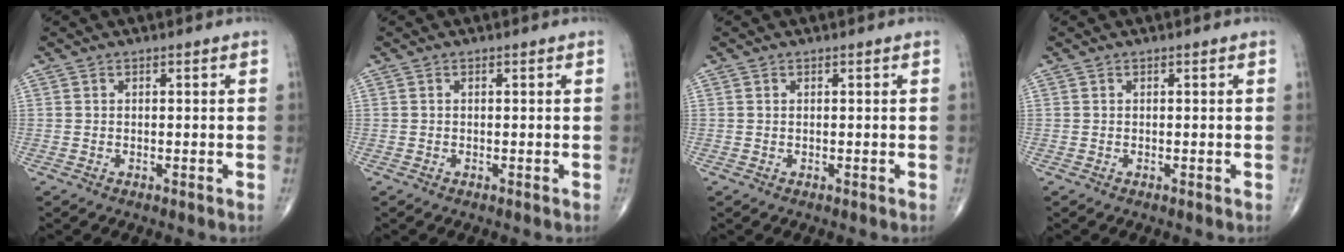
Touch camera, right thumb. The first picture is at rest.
{"total": 0.0}
{"total": 0.0}
{"total": 0.0}